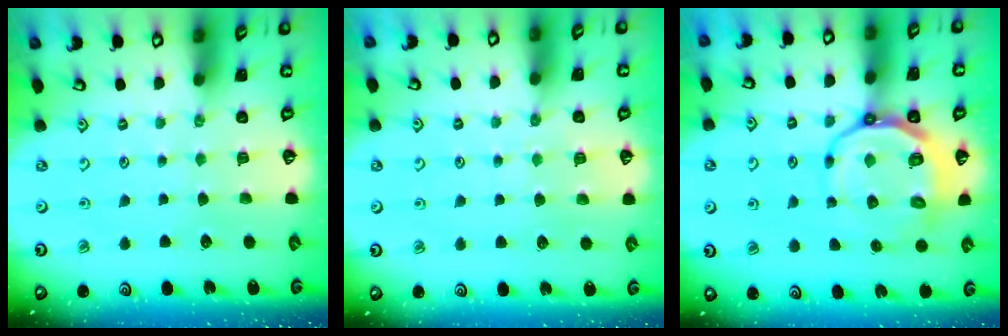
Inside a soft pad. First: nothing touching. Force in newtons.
{"total": 5.0, "press": 5.0, "slide": 0.6}
{"total": 12.7, "press": 12.4, "slide": 3.0}